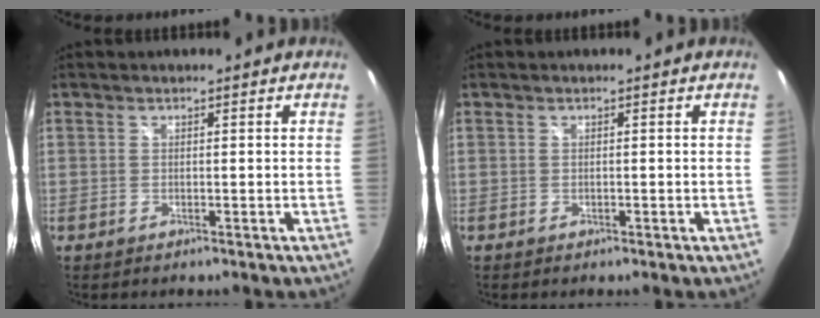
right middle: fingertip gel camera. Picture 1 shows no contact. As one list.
[{"total": 0.0}]